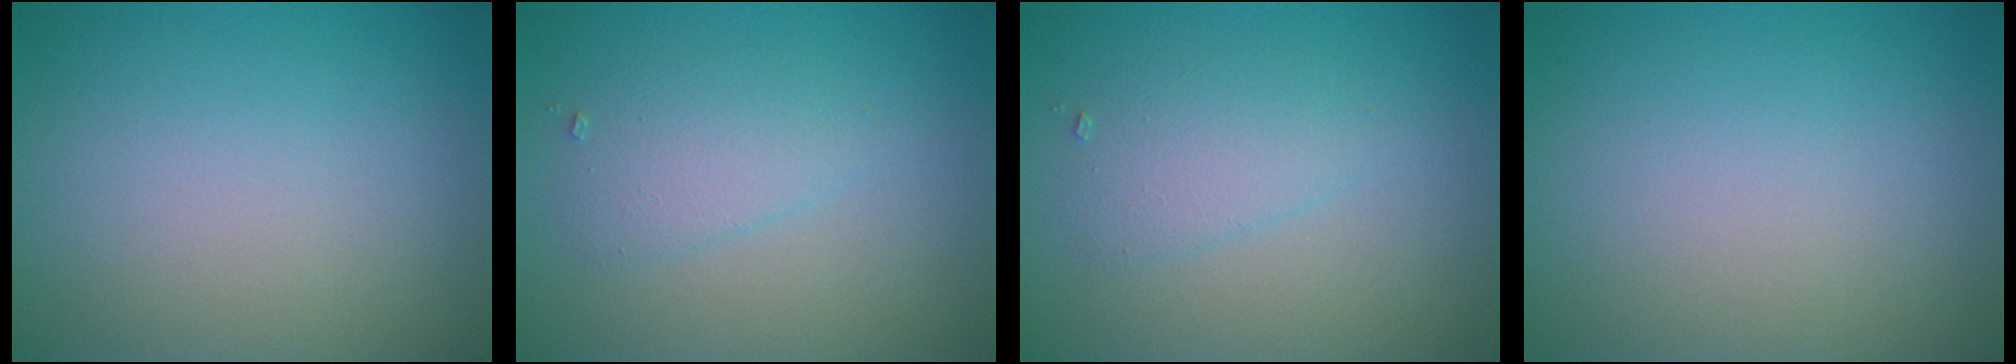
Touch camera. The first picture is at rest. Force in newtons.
{"total": 2.2, "press": 2.2, "slide": 0.1}
{"total": 2.2, "press": 2.2, "slide": 0.1}
{"total": 0.0}